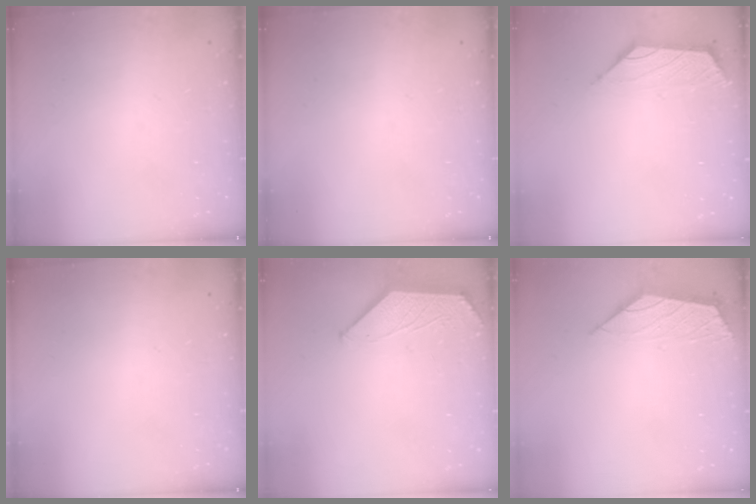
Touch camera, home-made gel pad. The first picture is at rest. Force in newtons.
{"total": 0.0}
{"total": 1.5, "press": 1.4, "slide": 0.6}
{"total": 0.0}
{"total": 1.0, "press": 1.0, "slide": 0.2}
{"total": 2.1, "press": 2.0, "slide": 0.5}